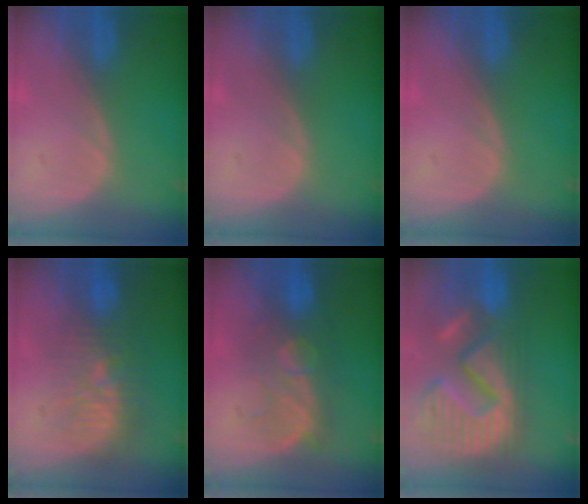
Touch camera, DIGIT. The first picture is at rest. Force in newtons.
{"total": 0.0}
{"total": 0.0}
{"total": 9.3, "press": 8.9, "slide": 2.5}
{"total": 8.6, "press": 8.3, "slide": 2.3}
{"total": 15.3, "press": 12.7, "slide": 8.4}